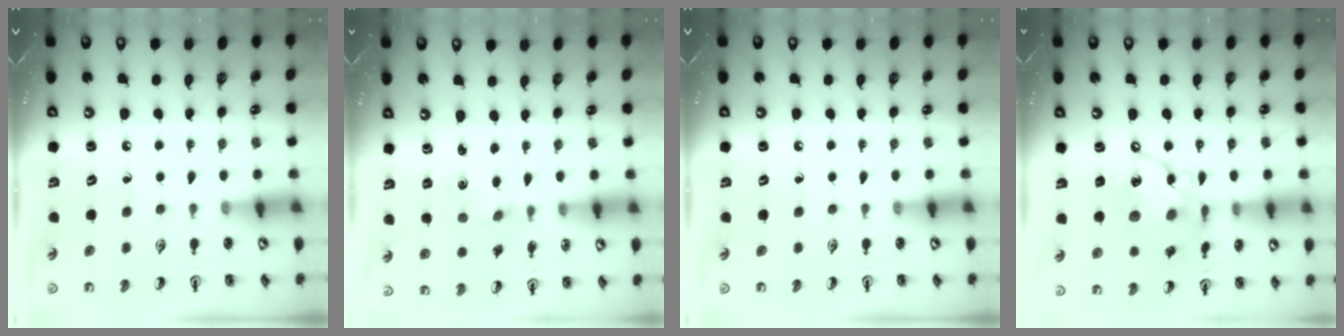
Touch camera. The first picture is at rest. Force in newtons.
{"total": 1.1, "press": 1.1, "slide": 0.4}
{"total": 0.0}
{"total": 14.0, "press": 13.9, "slide": 1.2}